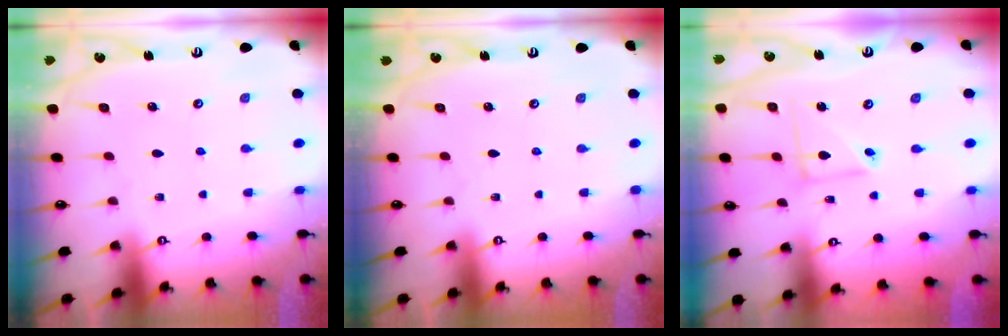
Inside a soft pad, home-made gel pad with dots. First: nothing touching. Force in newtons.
{"total": 0.0}
{"total": 6.8, "press": 6.7, "slide": 0.5}